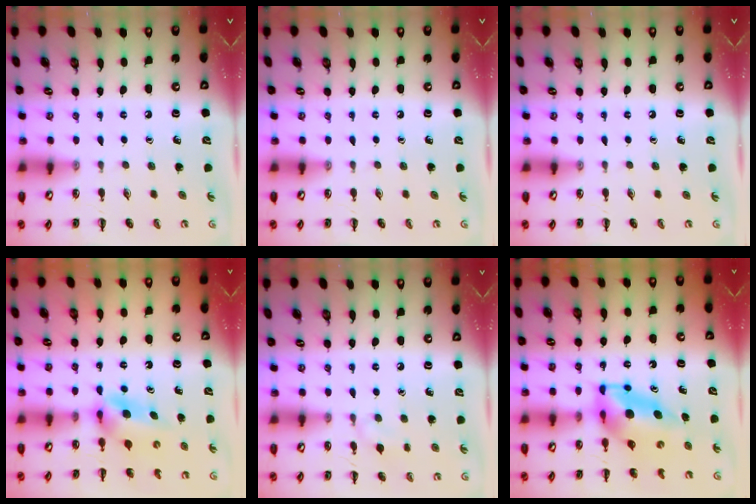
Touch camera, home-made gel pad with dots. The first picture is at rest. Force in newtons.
{"total": 0.0}
{"total": 0.0}
{"total": 3.9, "press": 3.9, "slide": 0.5}
{"total": 5.9, "press": 5.6, "slide": 2.0}
{"total": 6.8, "press": 6.7, "slide": 1.4}